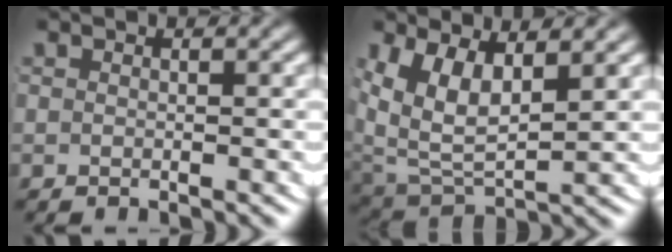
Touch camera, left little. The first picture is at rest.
{"total": 8.2, "force": [1.4, 6.3, 5.0], "torque": [-0.131, -0.027, 0.030]}